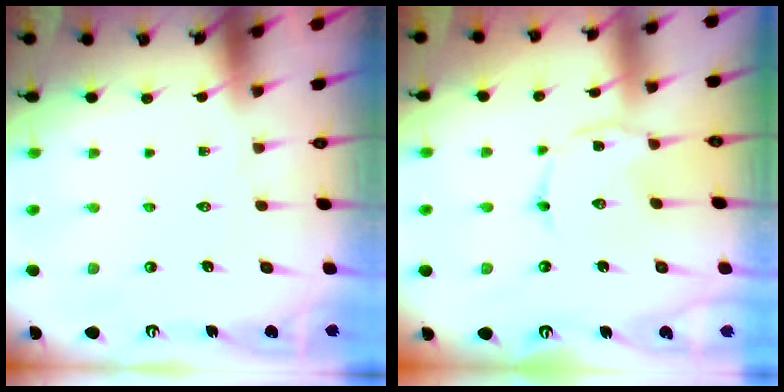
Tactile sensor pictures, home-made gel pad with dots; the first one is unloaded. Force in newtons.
{"total": 1.3, "press": 1.3, "slide": 0.2}